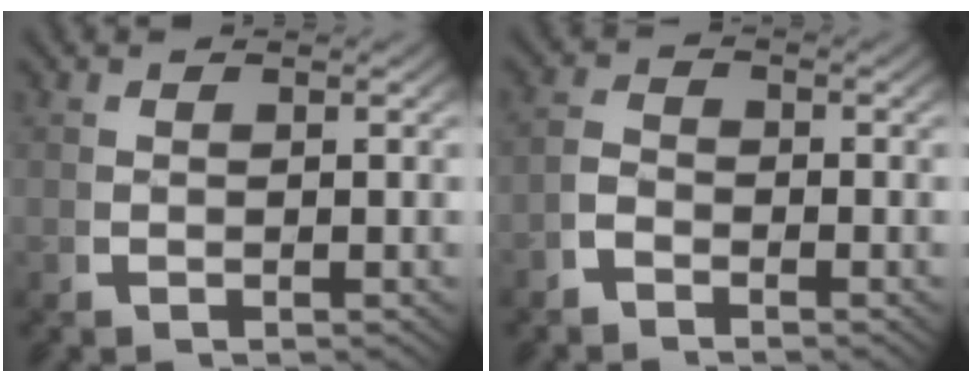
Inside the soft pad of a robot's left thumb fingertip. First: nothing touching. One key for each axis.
{"total": 1.7, "fx": -1.2, "fy": 1.1, "fz": 0.5, "tx": -0.007, "ty": -0.006, "tz": -0.027}